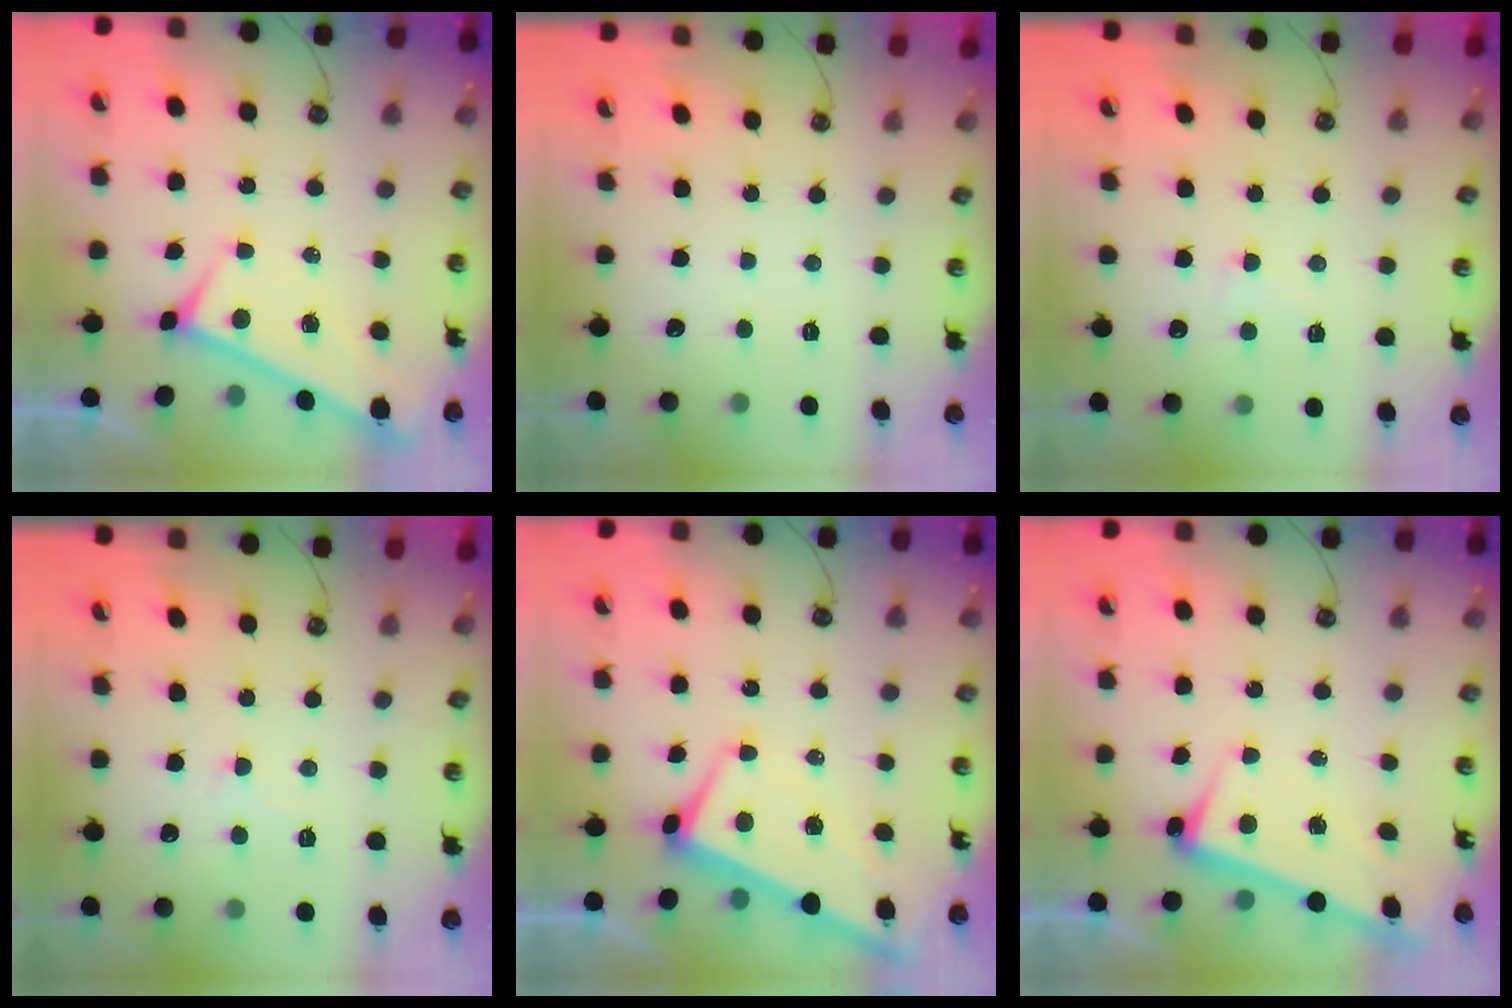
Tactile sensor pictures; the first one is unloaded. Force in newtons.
{"total": 0.0}
{"total": 0.8, "press": 0.1, "slide": 0.8}
{"total": 0.6, "press": 0.5, "slide": 0.4}
{"total": 1.2, "press": 0.3, "slide": 1.1}
{"total": 2.5, "press": 2.4, "slide": 0.8}